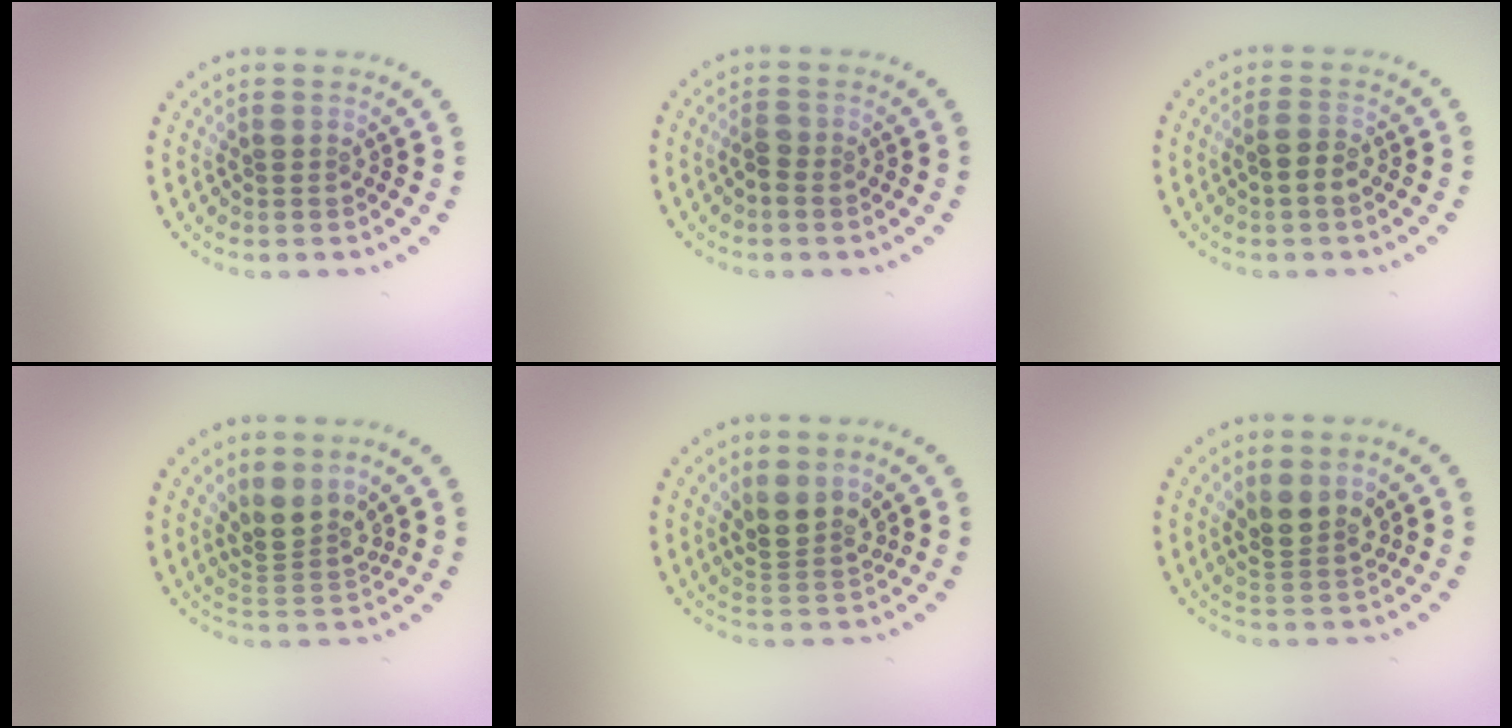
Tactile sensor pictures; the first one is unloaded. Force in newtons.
{"total": 1.3, "press": 1.3, "slide": 0.3}
{"total": 2.2, "press": 2.2, "slide": 0.3}
{"total": 3.0, "press": 2.2, "slide": 2.1}
{"total": 2.8, "press": 2.4, "slide": 1.5}
{"total": 2.6, "press": 2.4, "slide": 1.2}